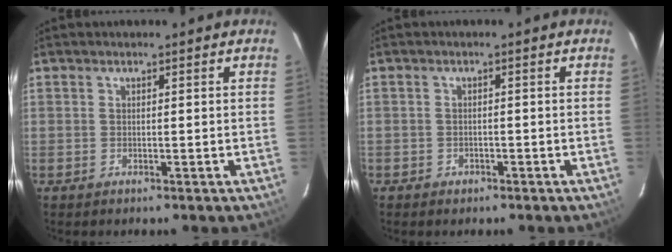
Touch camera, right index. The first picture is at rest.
{"total": 1.7, "force": [-1.1, 1.3, 0.1], "torque": [-0.006, 0.004, -0.017]}